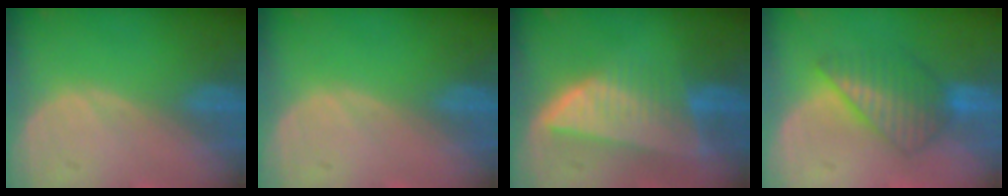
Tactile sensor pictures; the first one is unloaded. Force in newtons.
{"total": 0.0}
{"total": 8.2, "press": 7.2, "slide": 3.8}
{"total": 6.3, "press": 6.2, "slide": 0.6}